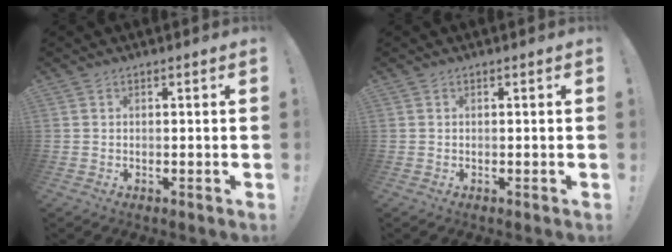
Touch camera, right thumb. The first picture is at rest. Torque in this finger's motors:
{"motor_torque": [0.00, 0.00, -0.02, 0.02, 0.00]}